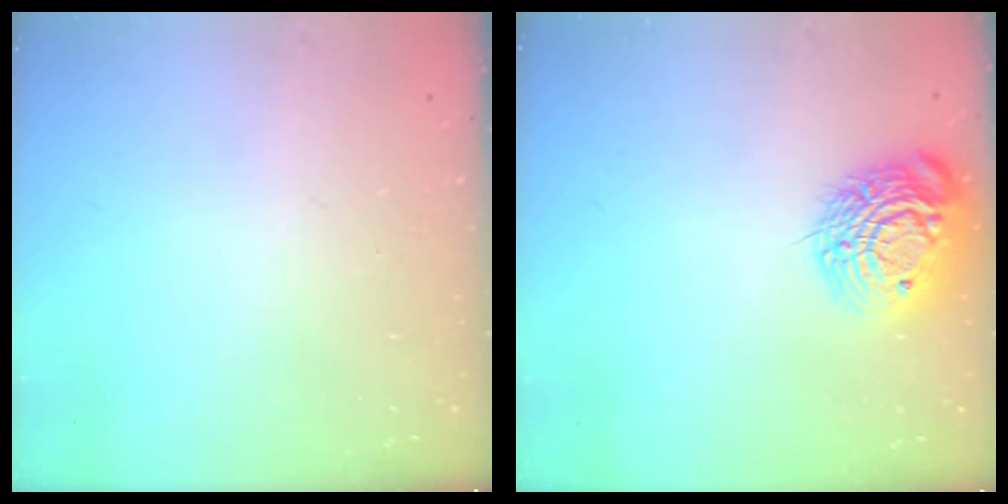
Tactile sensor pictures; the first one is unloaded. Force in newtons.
{"total": 15.8, "press": 15.7, "slide": 1.3}